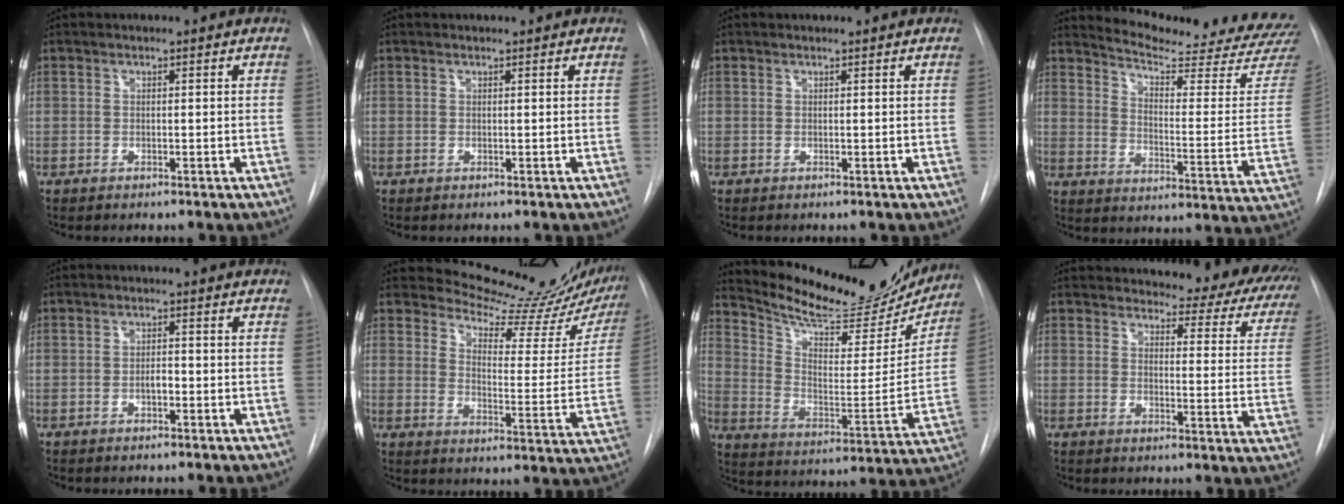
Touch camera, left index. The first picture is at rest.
{"total": 0.0}
{"total": 0.0}
{"total": 21.6, "force": [20.7, 0.1, 6.1], "torque": [-0.089, -0.137, 0.251]}
{"total": 1.8, "force": [-1.2, 0.5, 1.2], "torque": [-0.018, -0.003, -0.021]}
{"total": 18.8, "force": [18.1, 2.4, 4.5], "torque": [-0.057, -0.106, 0.215]}
{"total": 22.8, "force": [21.0, 5.1, 7.1], "torque": [-0.112, -0.055, 0.296]}
{"total": 20.5, "force": [18.7, 5.4, 6.3], "torque": [-0.059, -0.081, 0.192]}